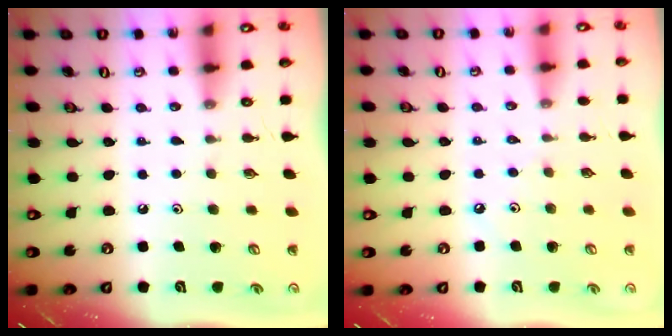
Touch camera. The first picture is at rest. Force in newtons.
{"total": 1.2, "press": 1.1, "slide": 0.4}